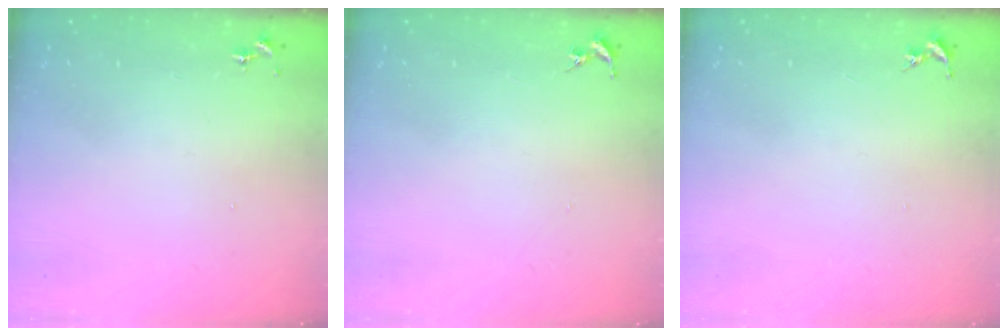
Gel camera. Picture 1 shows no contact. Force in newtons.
{"total": 0.0}
{"total": 0.0}